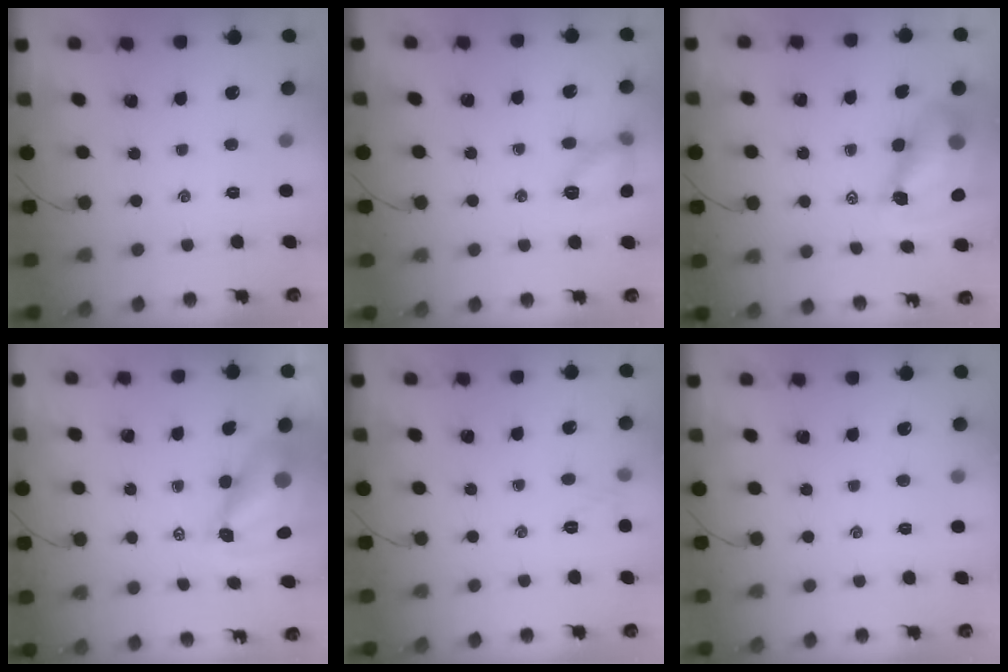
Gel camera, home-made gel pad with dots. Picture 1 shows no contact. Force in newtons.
{"total": 9.3, "press": 9.3, "slide": 0.3}
{"total": 12.5, "press": 12.0, "slide": 3.6}
{"total": 9.5, "press": 9.0, "slide": 2.8}
{"total": 3.9, "press": 3.7, "slide": 1.0}
{"total": 0.0}